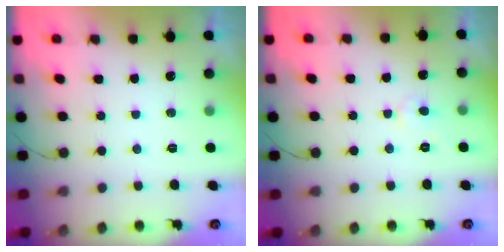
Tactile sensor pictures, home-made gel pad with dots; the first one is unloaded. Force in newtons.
{"total": 2.5, "press": 2.5, "slide": 0.2}